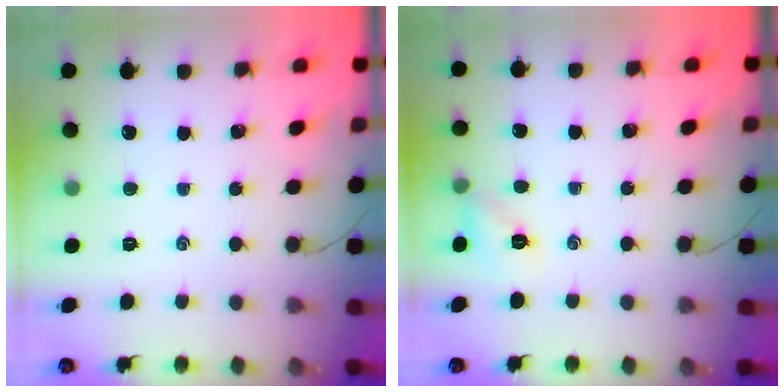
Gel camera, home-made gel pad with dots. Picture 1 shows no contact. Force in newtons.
{"total": 5.9, "press": 5.8, "slide": 0.5}